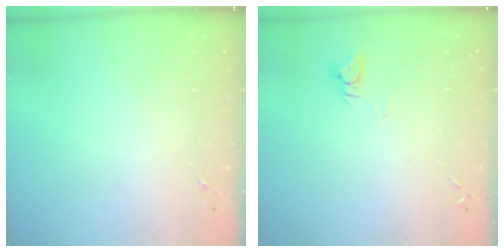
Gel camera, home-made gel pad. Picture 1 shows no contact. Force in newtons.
{"total": 3.0, "press": 3.0, "slide": 0.3}